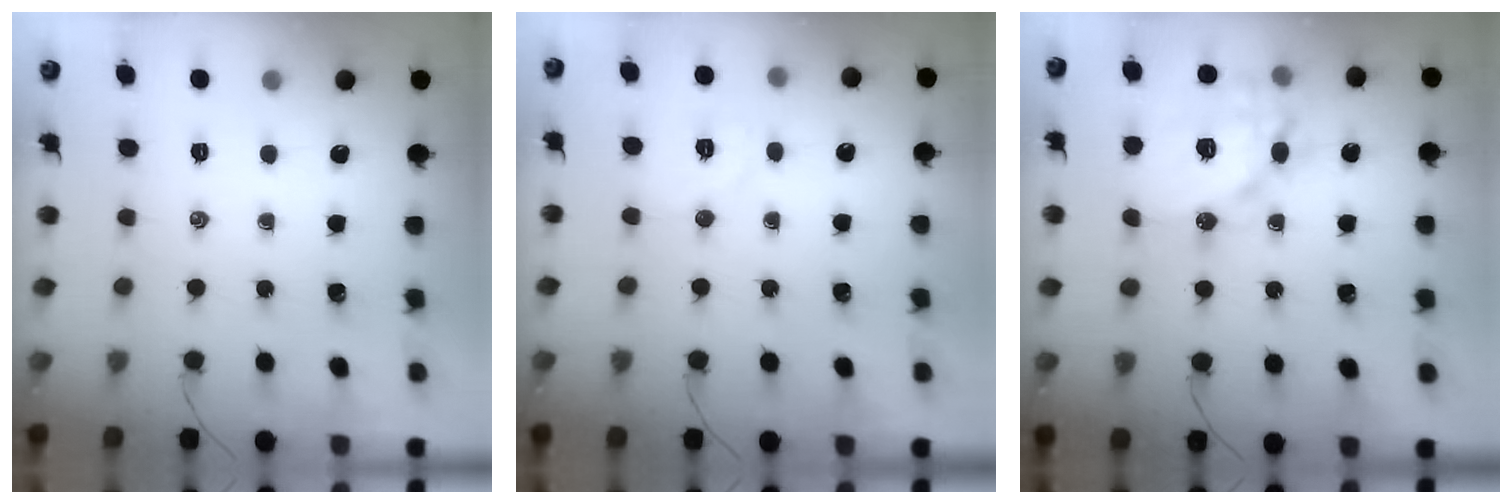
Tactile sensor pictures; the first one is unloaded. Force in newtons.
{"total": 5.8, "press": 5.7, "slide": 1.0}
{"total": 17.4, "press": 17.3, "slide": 2.5}